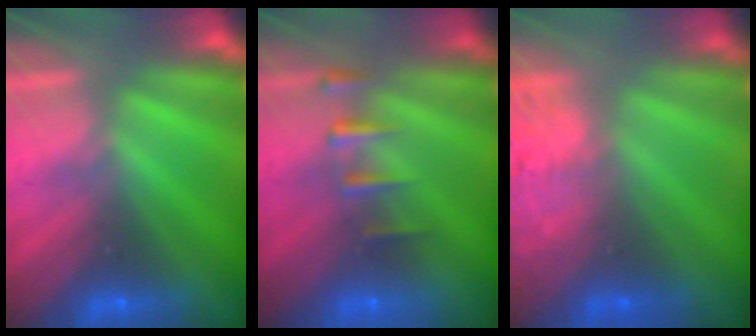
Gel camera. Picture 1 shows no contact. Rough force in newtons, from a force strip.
{"total": 2.3}
{"total": 7.2}